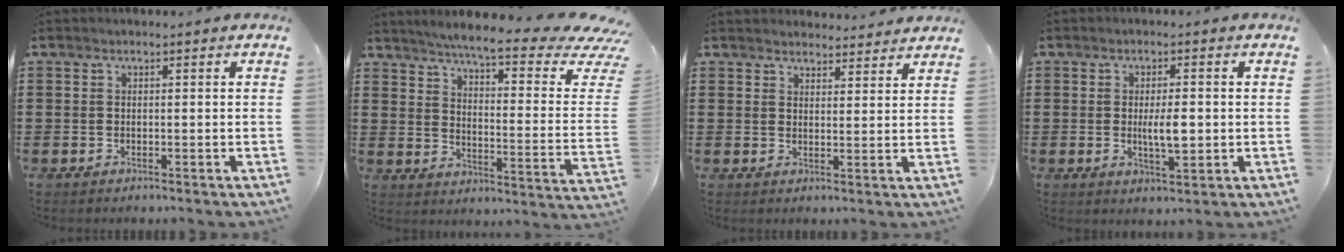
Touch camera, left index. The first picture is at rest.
{"total": 6.9, "force": [5.0, -0.3, 4.7], "torque": [-0.087, -0.047, 0.076]}
{"total": 3.2, "force": [3.1, 0.5, -0.1], "torque": [0.001, -0.014, 0.057]}
{"total": 4.8, "force": [0.1, 1.5, 4.6], "torque": [-0.082, -0.004, -0.004]}